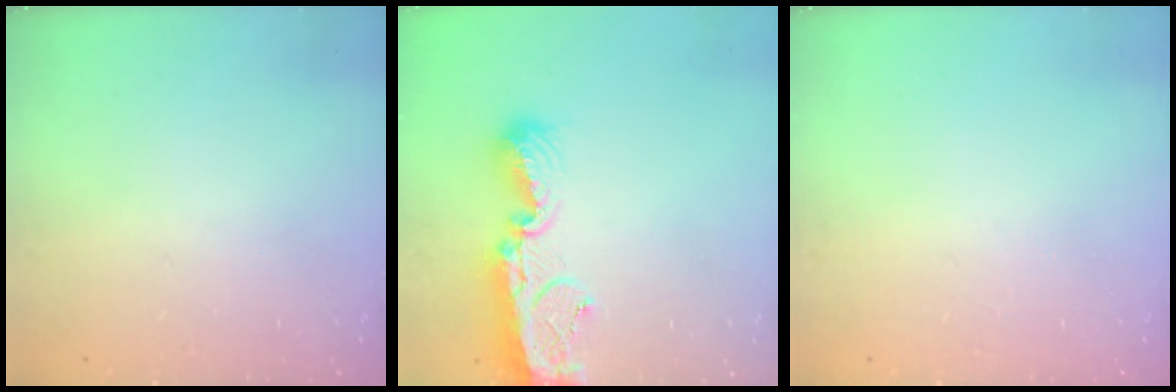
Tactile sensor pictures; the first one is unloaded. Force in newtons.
{"total": 12.6, "press": 12.5, "slide": 1.0}
{"total": 0.0}